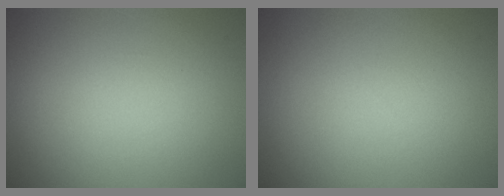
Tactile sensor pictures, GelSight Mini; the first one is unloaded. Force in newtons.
{"total": 0.0}